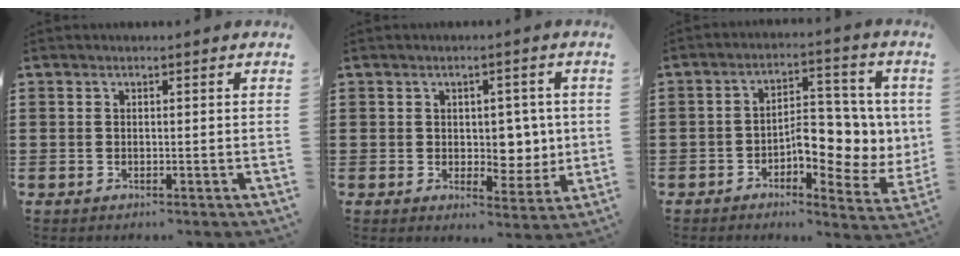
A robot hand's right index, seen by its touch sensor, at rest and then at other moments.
{"total": 4.9, "force": [0.8, 3.9, 2.8], "torque": [-0.035, 0.001, 0.007]}
{"total": 7.9, "force": [-0.8, 4.6, 6.3], "torque": [-0.090, 0.000, -0.021]}